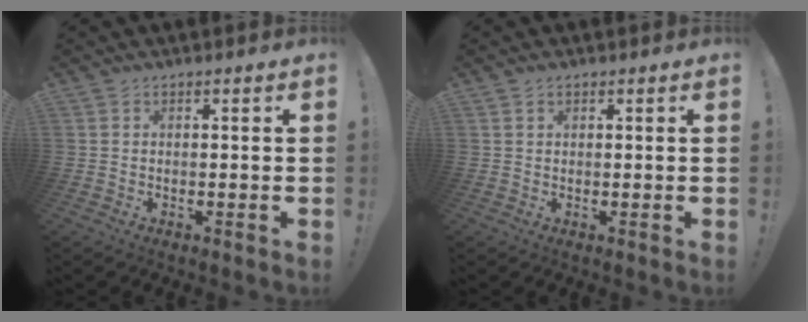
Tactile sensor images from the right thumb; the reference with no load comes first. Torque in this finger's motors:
{"motor_torque": [-0.04, -0.04, -0.46, -0.05, 0.00]}